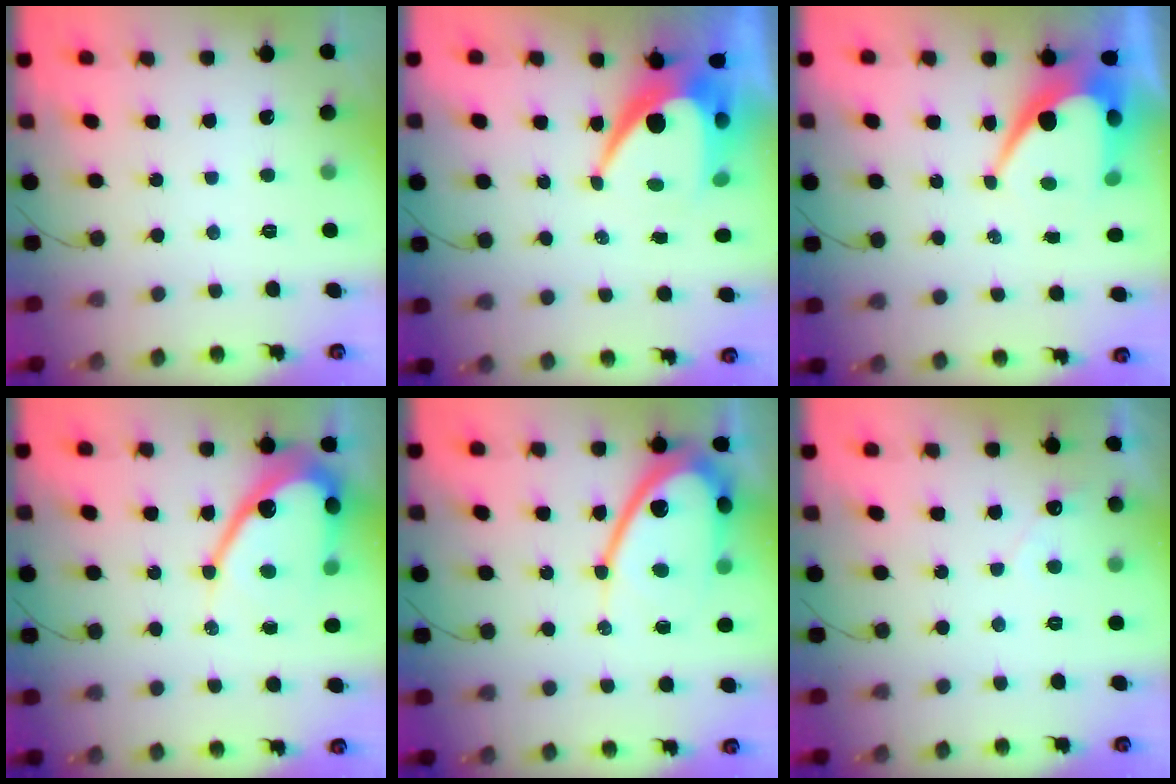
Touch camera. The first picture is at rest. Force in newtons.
{"total": 12.8, "press": 12.8, "slide": 1.0}
{"total": 10.3, "press": 10.3, "slide": 0.5}
{"total": 13.8, "press": 13.7, "slide": 1.2}
{"total": 14.1, "press": 14.1, "slide": 0.9}
{"total": 2.9, "press": 2.9, "slide": 0.1}